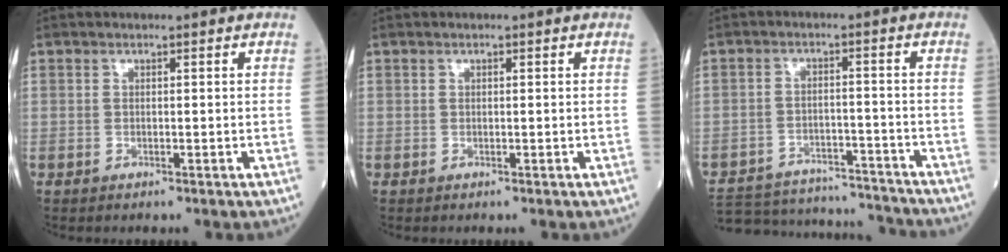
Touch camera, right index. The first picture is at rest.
{"total": 0.0}
{"total": 19.4, "force": [-18.4, 3.6, 5.0], "torque": [-0.115, -0.002, -0.258]}